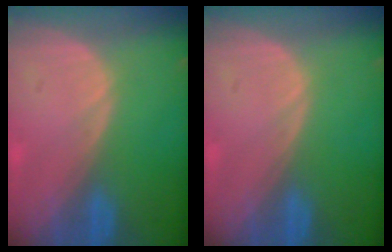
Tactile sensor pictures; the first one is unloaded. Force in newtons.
{"total": 0.0}